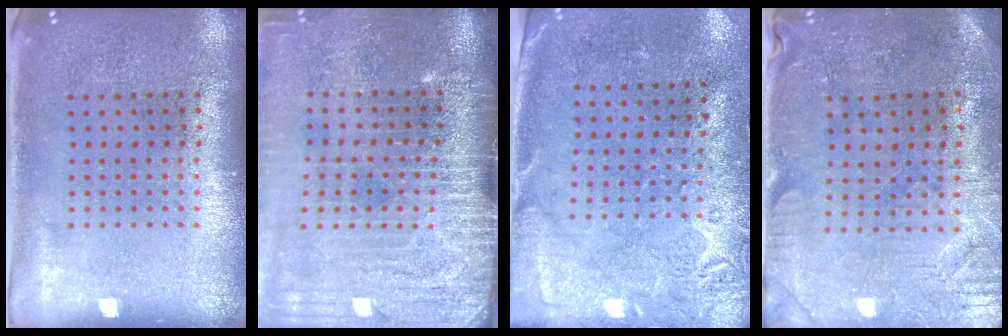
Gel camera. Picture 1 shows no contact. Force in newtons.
{"total": 4.2, "press": 3.5, "slide": 2.3}
{"total": 2.7, "press": 2.2, "slide": 1.7}
{"total": 0.6, "press": 0.5, "slide": 0.3}